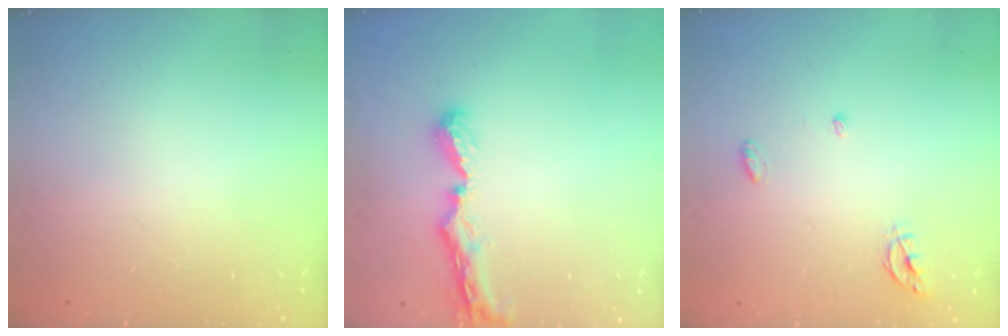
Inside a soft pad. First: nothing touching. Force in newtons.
{"total": 8.6, "press": 8.5, "slide": 0.8}
{"total": 5.1, "press": 5.1, "slide": 0.6}